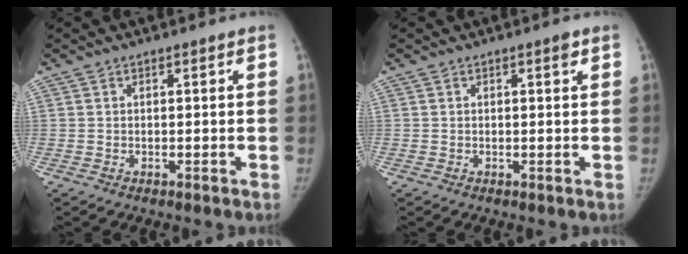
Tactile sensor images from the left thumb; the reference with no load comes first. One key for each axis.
{"total": 1.0, "fx": 0.6, "fy": 0.2, "fz": 0.8, "tx": -0.011, "ty": -0.001, "tz": 0.007}